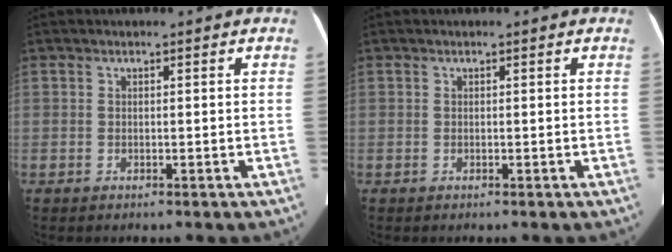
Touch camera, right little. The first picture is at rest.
{"total": 0.0}